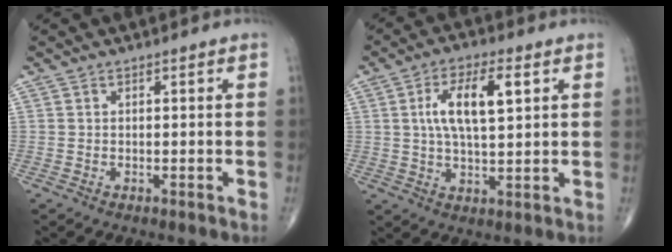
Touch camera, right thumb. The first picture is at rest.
{"total": 10.4, "force": [2.8, 4.0, 9.2], "torque": [-0.165, 0.002, 0.050]}